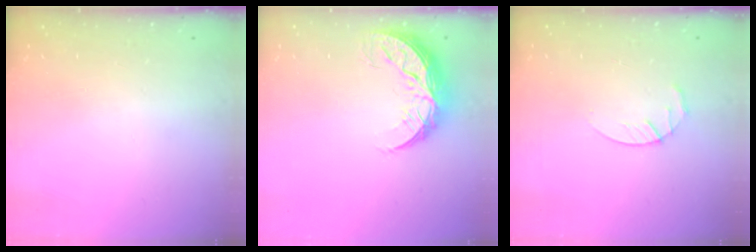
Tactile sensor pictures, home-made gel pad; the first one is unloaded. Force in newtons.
{"total": 9.0, "press": 9.0, "slide": 0.3}
{"total": 3.0, "press": 2.9, "slide": 0.5}